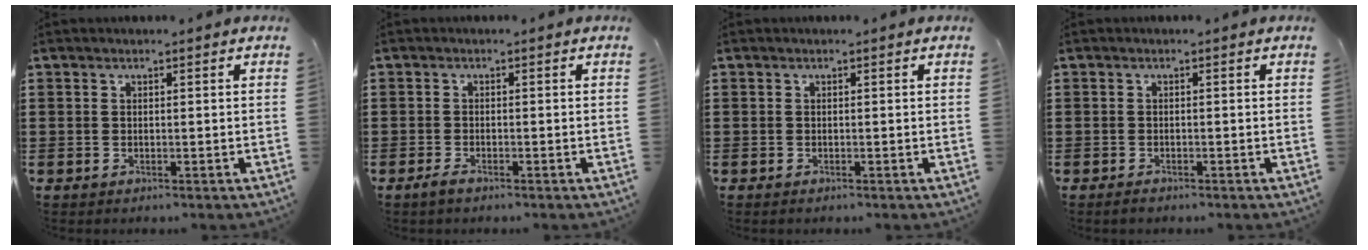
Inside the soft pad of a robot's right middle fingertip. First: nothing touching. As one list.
[{"total": 1.3, "force": [-0.9, 0.3, 0.8], "torque": [-0.023, -0.004, -0.020]}, {"total": 0.0}, {"total": 0.8, "force": [-0.7, 0.3, 0.3], "torque": [-0.009, -0.005, -0.012]}]